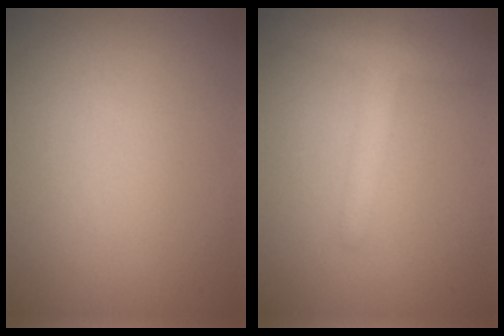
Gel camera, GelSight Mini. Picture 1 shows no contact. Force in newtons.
{"total": 2.6, "press": 2.6, "slide": 0.1}